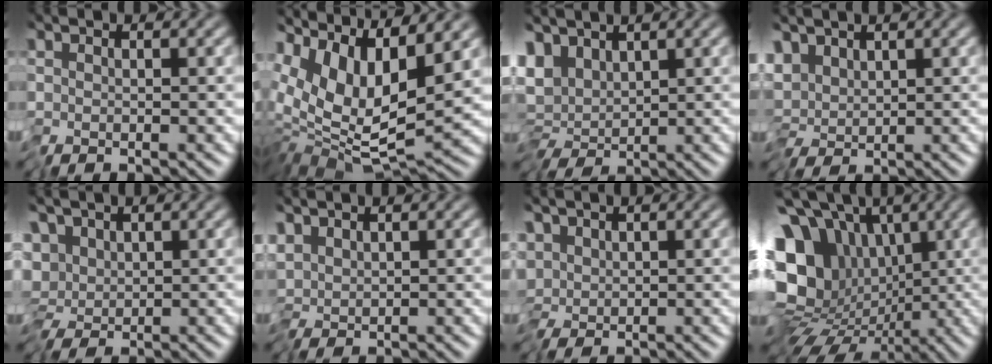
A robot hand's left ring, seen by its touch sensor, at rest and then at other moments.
{"total": 10.4, "force": [4.0, 4.7, 8.4], "torque": [-0.165, 0.002, 0.073]}
{"total": 5.5, "force": [1.0, 3.5, 4.1], "torque": [-0.058, 0.000, 0.023]}
{"total": 2.5, "force": [0.4, 1.4, 2.0], "torque": [-0.036, 0.004, 0.004]}
{"total": 4.9, "force": [0.0, 3.6, 3.3], "torque": [-0.035, 0.012, -0.011]}
{"total": 1.3, "force": [0.2, 0.6, 1.1], "torque": [-0.019, 0.004, -0.001]}
{"total": 2.2, "force": [-0.3, 1.3, 1.7], "torque": [-0.027, 0.009, -0.013]}
{"total": 15.1, "force": [0.2, 12.4, 8.6], "torque": [-0.171, -0.013, -0.006]}